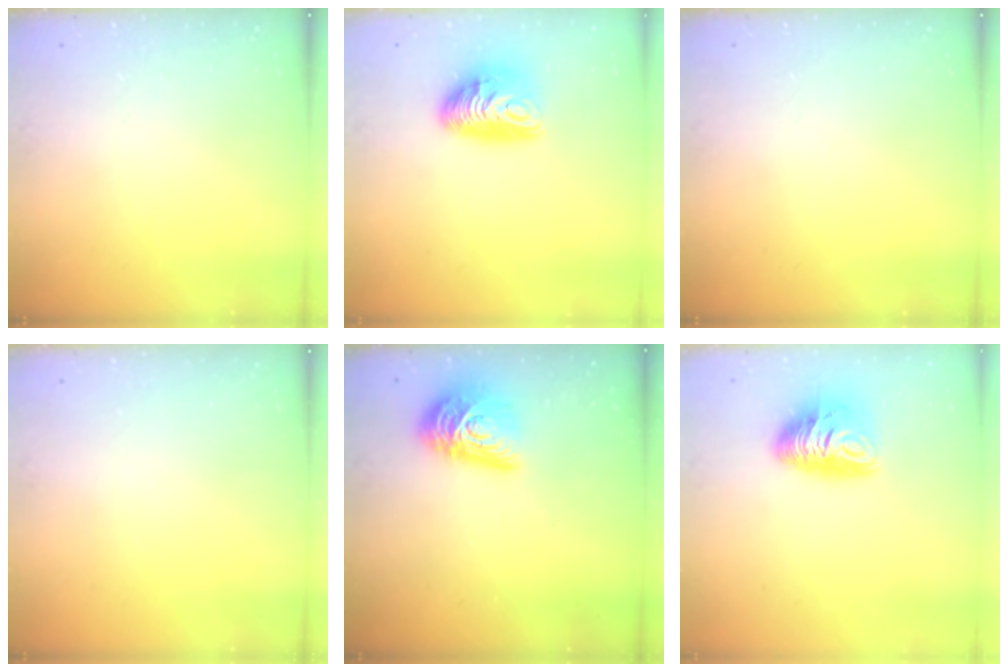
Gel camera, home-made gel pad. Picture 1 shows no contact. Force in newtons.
{"total": 9.8, "press": 9.8, "slide": 0.3}
{"total": 0.0}
{"total": 0.0}
{"total": 14.9, "press": 14.9, "slide": 0.7}
{"total": 9.8, "press": 9.8, "slide": 0.3}